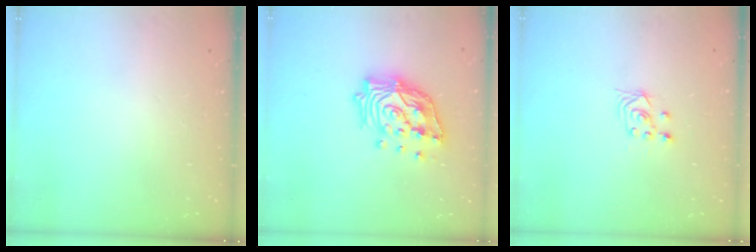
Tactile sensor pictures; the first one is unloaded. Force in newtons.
{"total": 16.9, "press": 16.7, "slide": 2.3}
{"total": 2.8, "press": 2.4, "slide": 1.4}